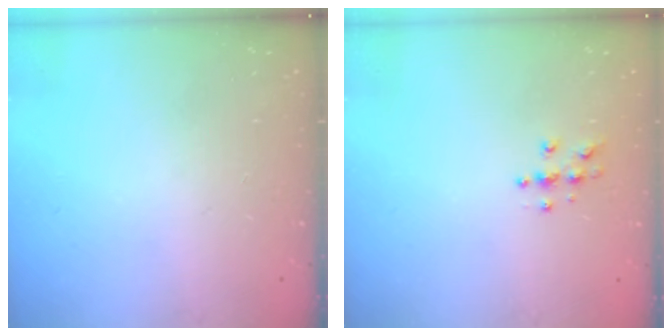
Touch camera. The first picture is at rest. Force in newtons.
{"total": 4.0, "press": 3.9, "slide": 0.4}